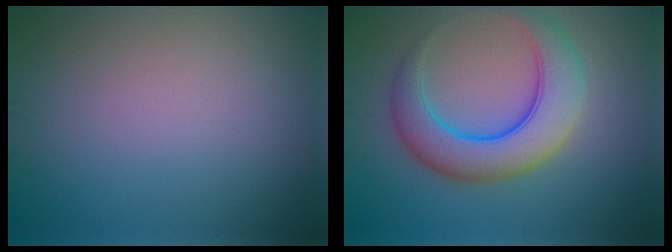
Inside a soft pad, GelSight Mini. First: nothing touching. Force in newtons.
{"total": 7.0, "press": 7.0, "slide": 0.2}